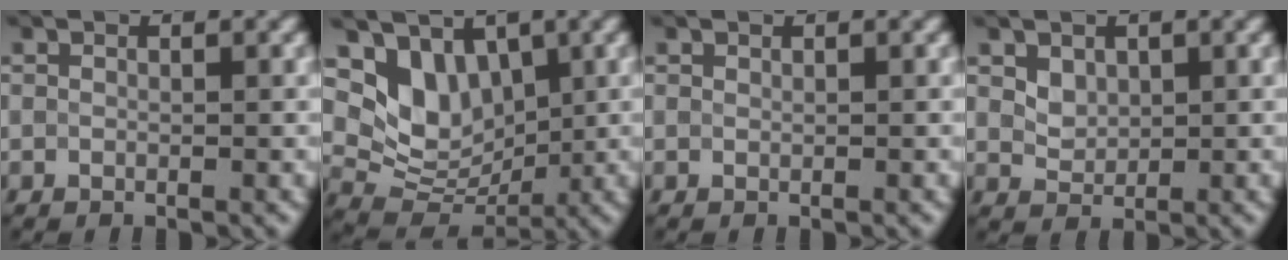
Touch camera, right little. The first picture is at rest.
{"total": 5.5, "force": [2.2, 3.8, 3.3], "torque": [-0.057, -0.015, 0.042]}
{"total": 0.0}
{"total": 1.6, "force": [0.8, 1.2, 0.7], "torque": [-0.011, -0.006, 0.020]}